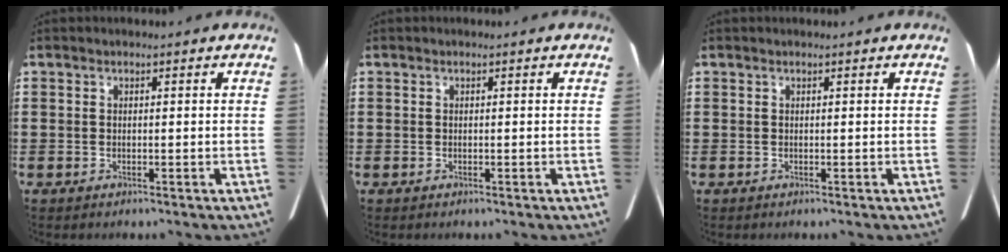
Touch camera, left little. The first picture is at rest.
{"total": 0.0}
{"total": 0.0}